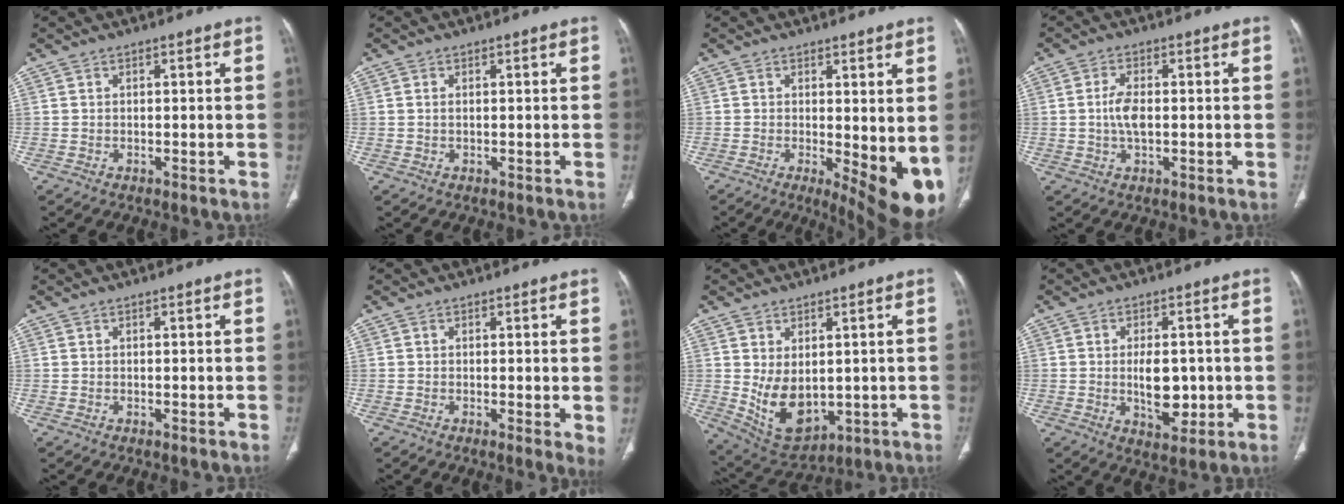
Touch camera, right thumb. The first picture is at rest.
{"total": 0.6, "force": [0.1, 0.3, 0.5], "torque": [-0.015, 0.003, 0.003]}
{"total": 11.3, "force": [-0.6, 4.0, 10.5], "torque": [-0.133, -0.025, 0.004]}
{"total": 4.5, "force": [-0.1, 2.2, 4.0], "torque": [-0.086, 0.004, -0.005]}
{"total": 0.0}
{"total": 3.0, "force": [0.0, 0.8, 2.9], "torque": [-0.044, -0.012, -0.004]}
{"total": 10.2, "force": [0.1, 6.5, 7.9], "torque": [-0.117, -0.013, 0.033]}
{"total": 7.9, "force": [-0.5, 4.3, 6.6], "torque": [-0.085, -0.007, 0.002]}